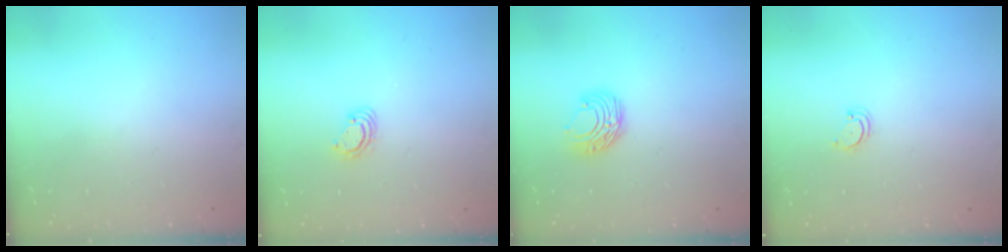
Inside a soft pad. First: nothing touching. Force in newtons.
{"total": 3.9, "press": 3.8, "slide": 0.4}
{"total": 8.1, "press": 8.1, "slide": 0.4}
{"total": 3.2, "press": 3.2, "slide": 0.3}